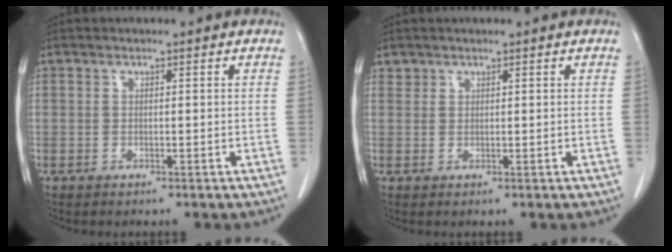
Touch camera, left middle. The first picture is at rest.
{"total": 0.9, "force": [0.7, 0.5, -0.1], "torque": [0.006, 0.004, 0.012]}